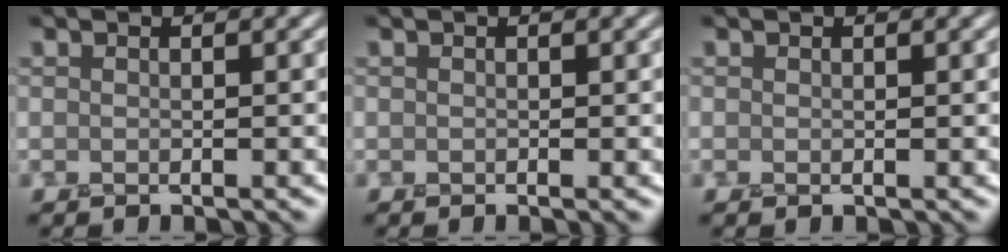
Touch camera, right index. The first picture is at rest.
{"total": 0.0}
{"total": 0.0}